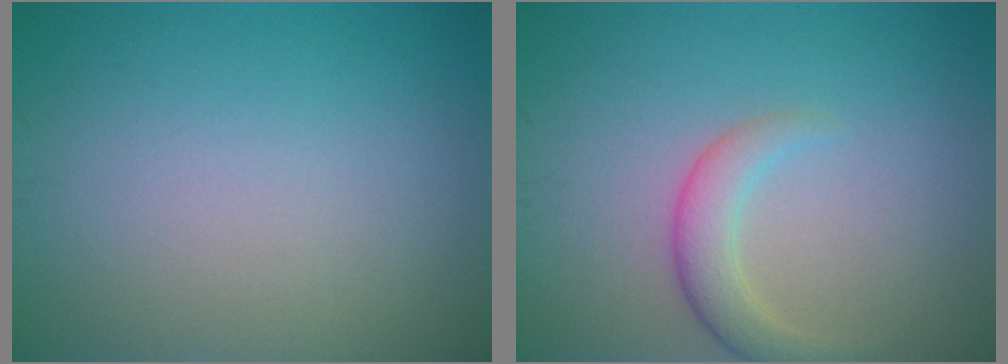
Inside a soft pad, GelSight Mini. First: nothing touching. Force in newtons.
{"total": 2.7, "press": 2.7, "slide": 0.2}